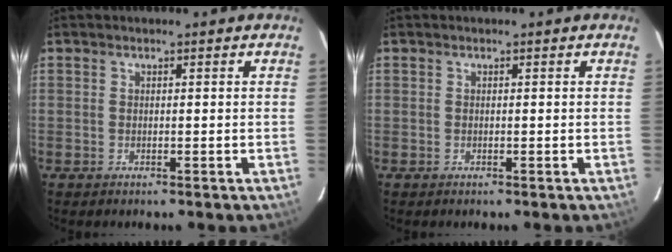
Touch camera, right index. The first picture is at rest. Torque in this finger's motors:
{"motor_torque": [-0.01, 0.00, 0.04, 0.01]}